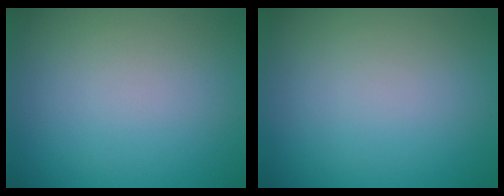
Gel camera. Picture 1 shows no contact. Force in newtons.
{"total": 0.0}